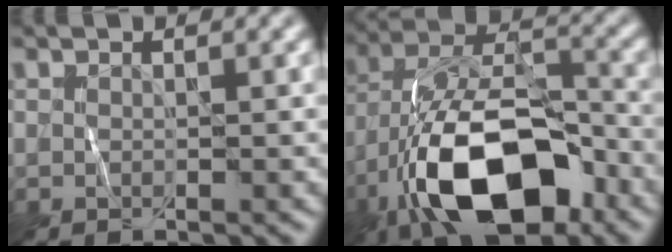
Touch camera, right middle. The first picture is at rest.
{"total": 13.4, "force": [-6.4, 6.4, 9.8], "torque": [-0.175, 0.007, -0.116]}